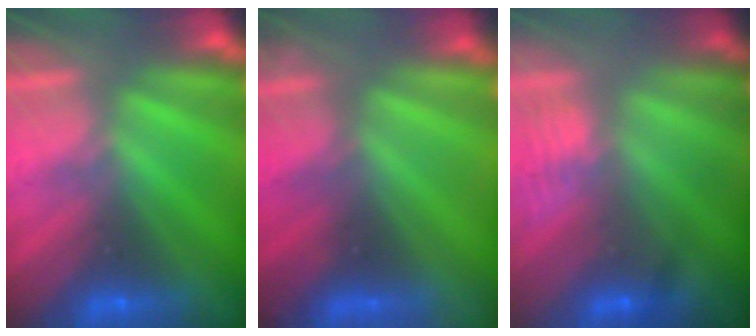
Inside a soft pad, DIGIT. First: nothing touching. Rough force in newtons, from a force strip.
{"total": 3.1}
{"total": 2.8}